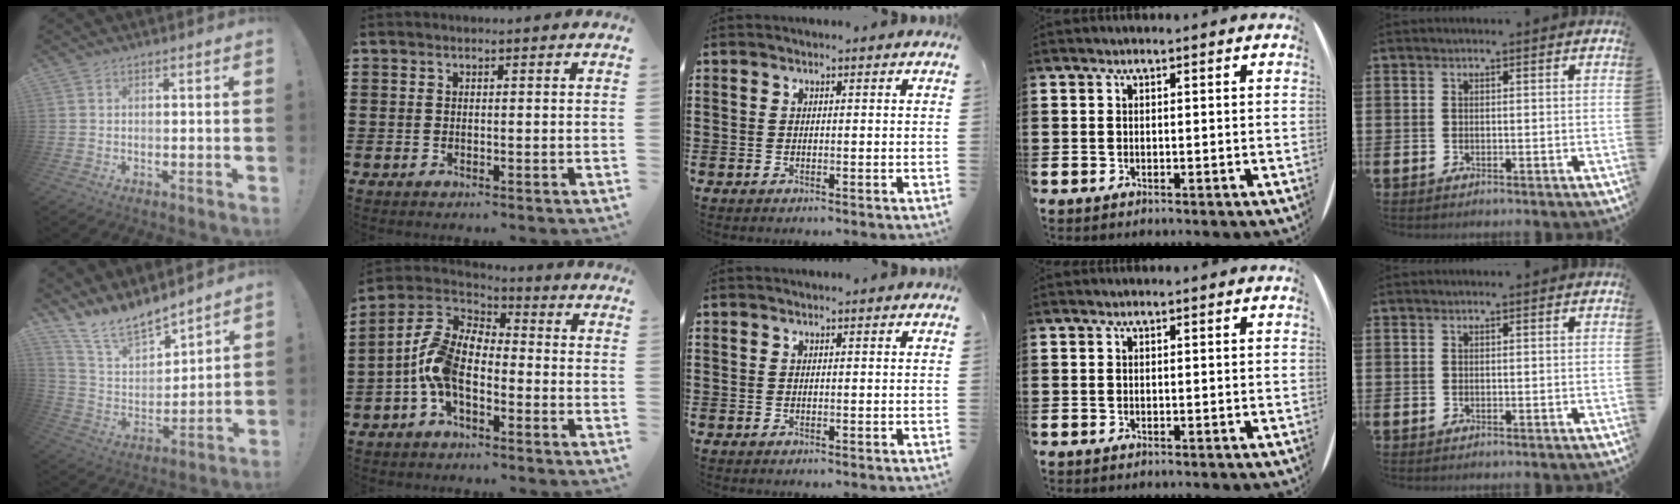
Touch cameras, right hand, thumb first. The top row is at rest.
{"thumb": {"total": 13.1, "force": [12.0, 3.8, 3.6], "torque": [-0.091, -0.094, 0.222]}, "index": {"total": 9.2, "force": [-1.6, 4.7, 7.7], "torque": [-0.199, -0.009, -0.041]}}